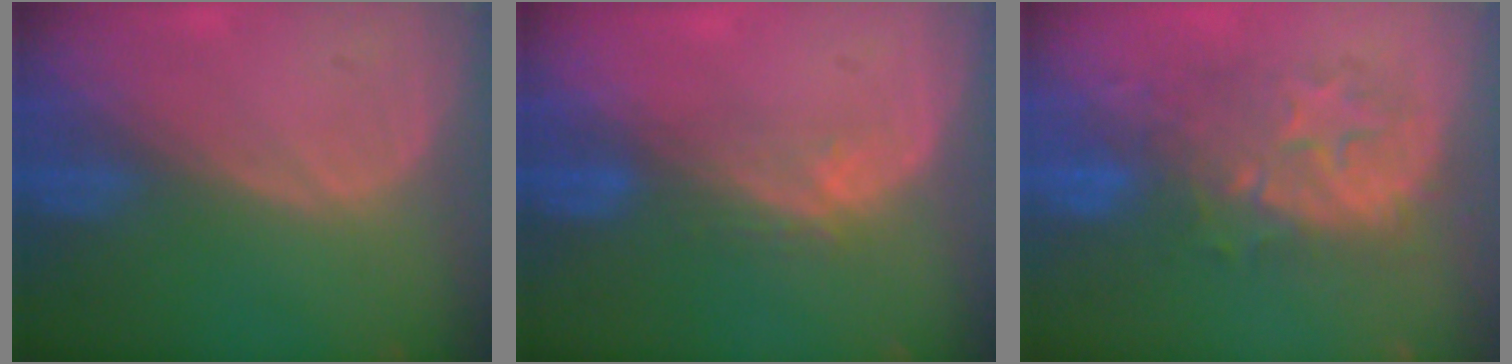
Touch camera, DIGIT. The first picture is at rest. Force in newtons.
{"total": 3.4, "press": 3.0, "slide": 1.7}
{"total": 8.7, "press": 8.7, "slide": 0.4}